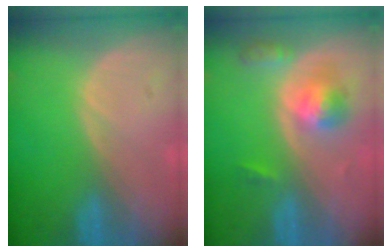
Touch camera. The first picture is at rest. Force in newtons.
{"total": 5.3, "press": 4.9, "slide": 1.9}